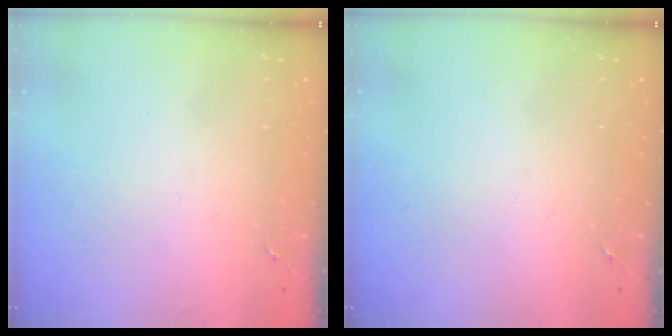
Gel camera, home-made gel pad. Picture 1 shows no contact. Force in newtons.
{"total": 0.0}